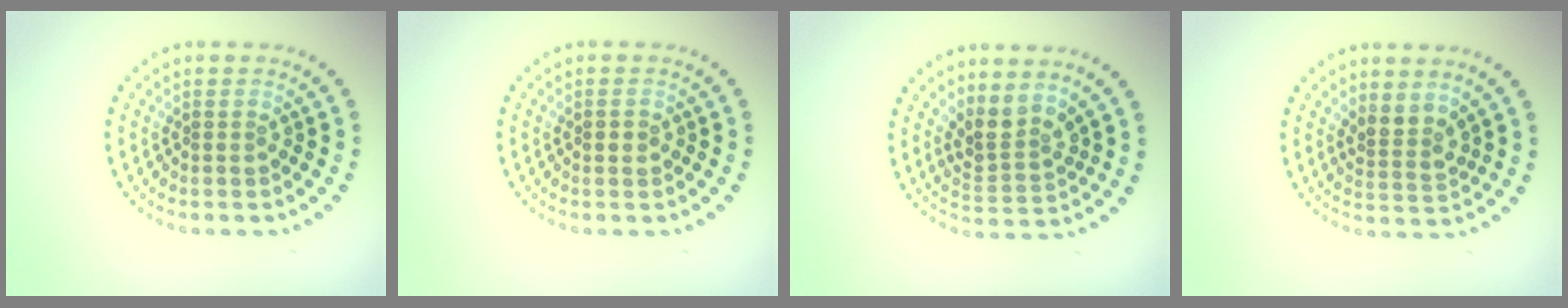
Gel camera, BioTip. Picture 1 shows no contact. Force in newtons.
{"total": 1.3, "press": 1.3, "slide": 0.1}
{"total": 2.8, "press": 2.1, "slide": 1.9}
{"total": 2.2, "press": 1.6, "slide": 1.4}